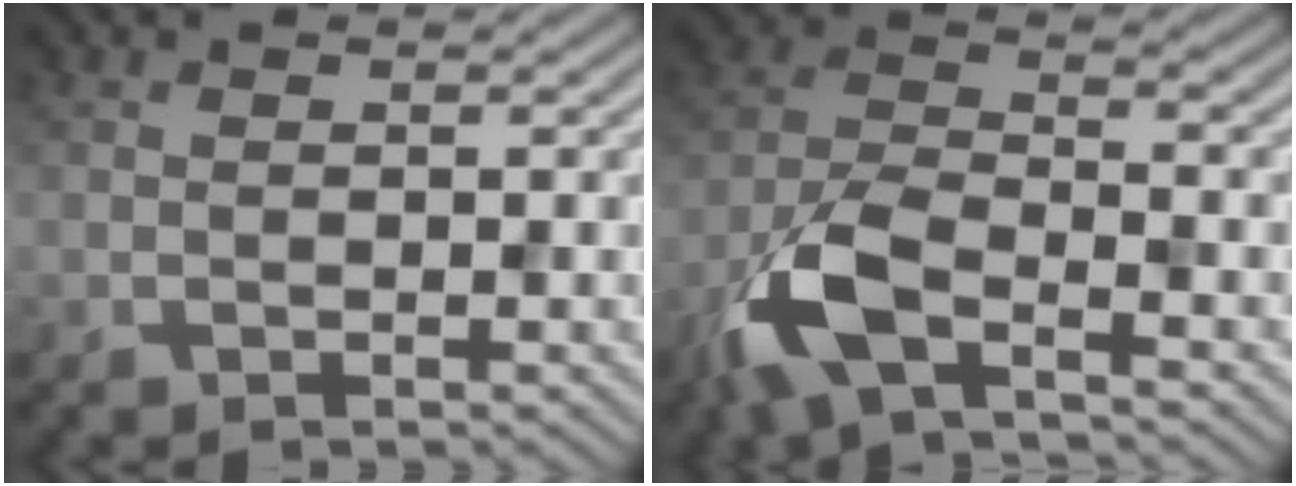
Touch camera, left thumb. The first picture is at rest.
{"total": 8.8, "force": [-5.2, 3.1, 6.4], "torque": [-0.142, -0.005, -0.121]}